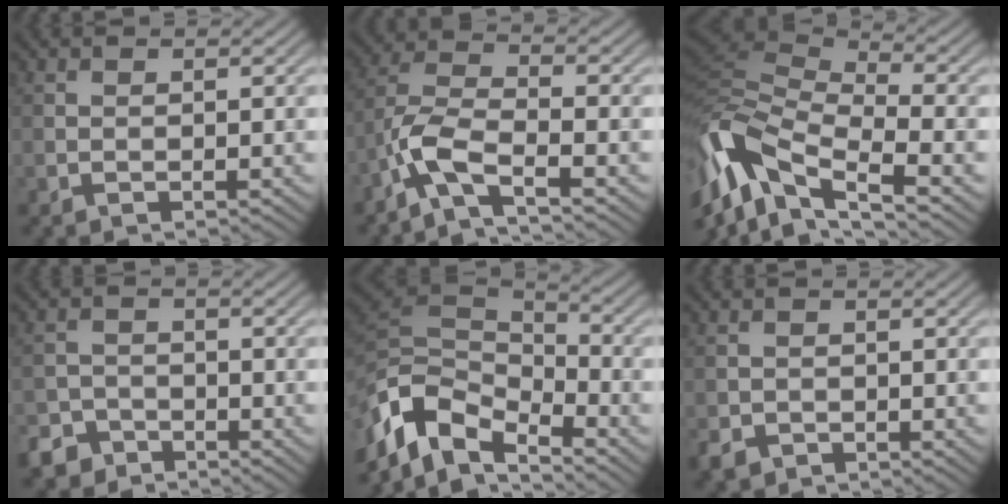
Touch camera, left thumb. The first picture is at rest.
{"total": 6.0, "force": [-3.6, 1.6, 4.6], "torque": [-0.103, 0.002, -0.093]}
{"total": 14.1, "force": [-5.3, 6.1, 11.6], "torque": [-0.279, 0.000, -0.100]}
{"total": 3.8, "force": [-2.9, 2.2, 0.8], "torque": [-0.016, -0.002, -0.061]}
{"total": 11.1, "force": [-6.1, 5.7, 7.3], "torque": [-0.158, -0.003, -0.125]}
{"total": 2.2, "force": [-1.3, 1.6, 0.7], "torque": [-0.017, -0.008, -0.032]}